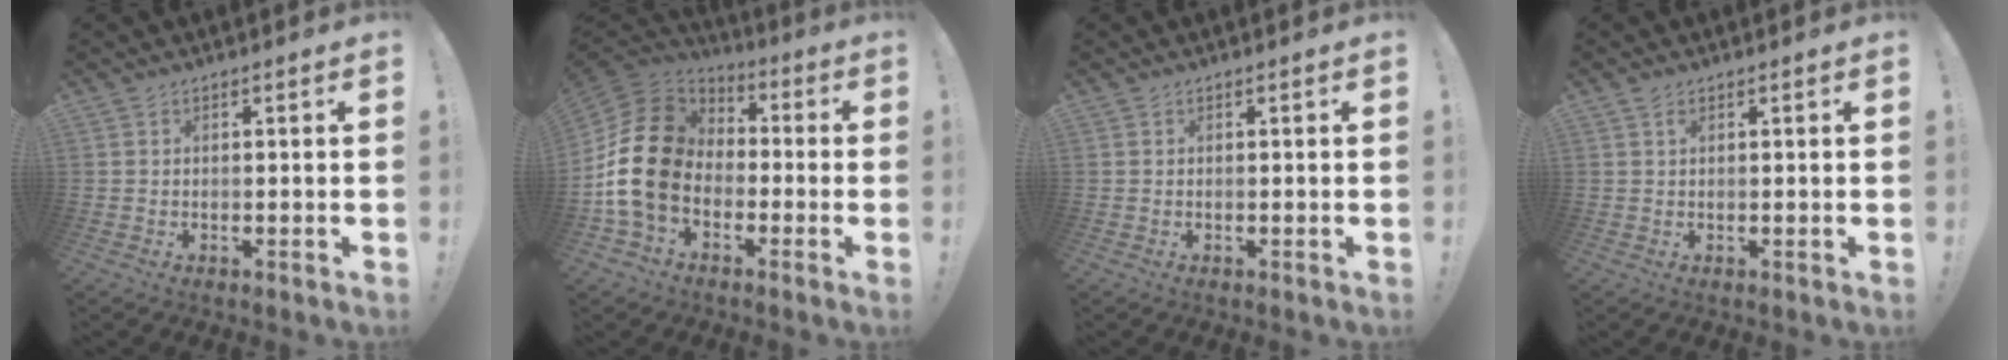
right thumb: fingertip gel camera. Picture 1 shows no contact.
{"total": 19.2, "force": [-2.0, 14.4, 12.6], "torque": [-0.237, 0.028, -0.025]}
{"total": 0.0}
{"total": 0.9, "force": [0.5, 0.4, 0.6], "torque": [-0.008, 0.000, 0.009]}